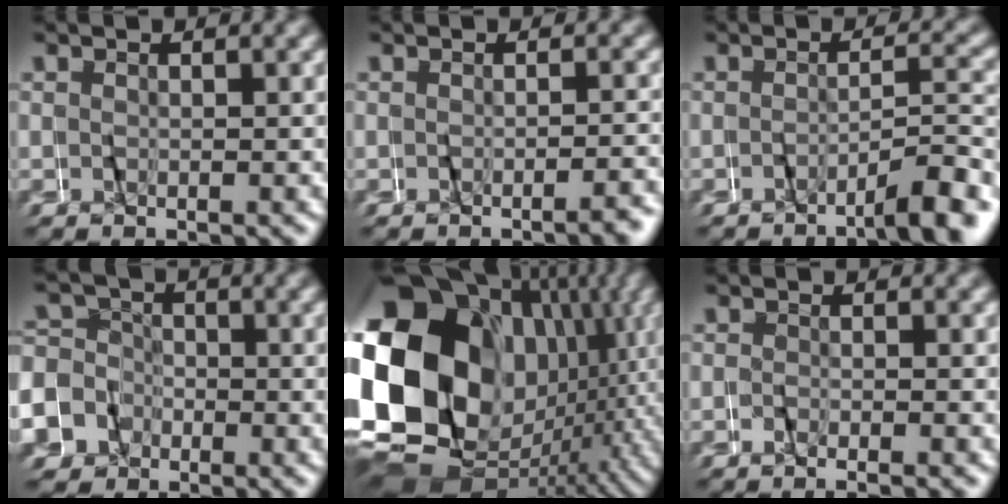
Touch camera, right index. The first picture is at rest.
{"total": 1.8, "force": [-1.6, -0.6, 0.0], "torque": [0.004, 0.008, -0.030]}
{"total": 4.5, "force": [-3.7, -0.2, 2.4], "torque": [-0.032, 0.006, -0.066]}
{"total": 10.6, "force": [-2.5, 10.1, 1.8], "torque": [-0.068, -0.030, -0.058]}
{"total": 26.7, "force": [-0.9, 18.8, 19.0], "torque": [-0.318, -0.042, 0.002]}
{"total": 1.6, "force": [-1.5, -0.6, 0.1], "torque": [-0.001, -0.002, -0.029]}